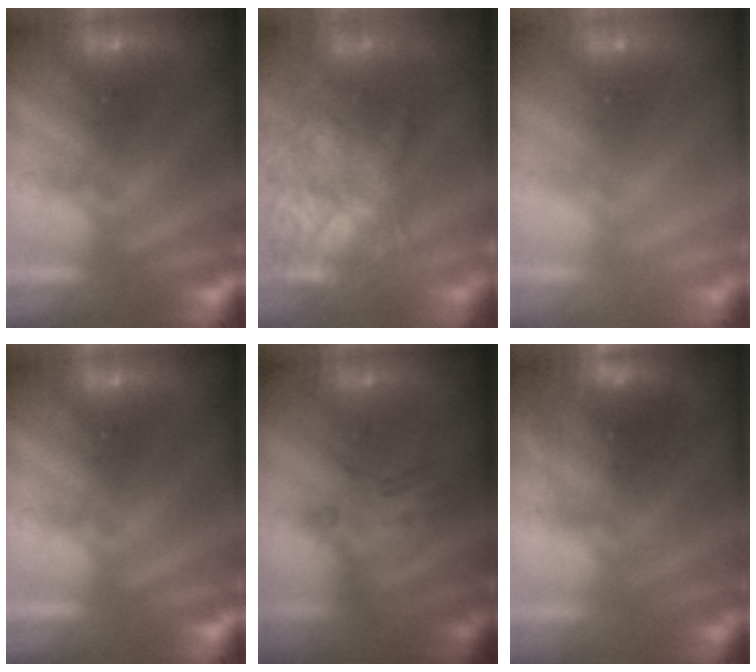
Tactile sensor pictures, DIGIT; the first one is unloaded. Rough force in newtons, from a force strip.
{"total": 10.5}
{"total": 2.2}
{"total": 0.0}
{"total": 2.6}
{"total": 2.3}